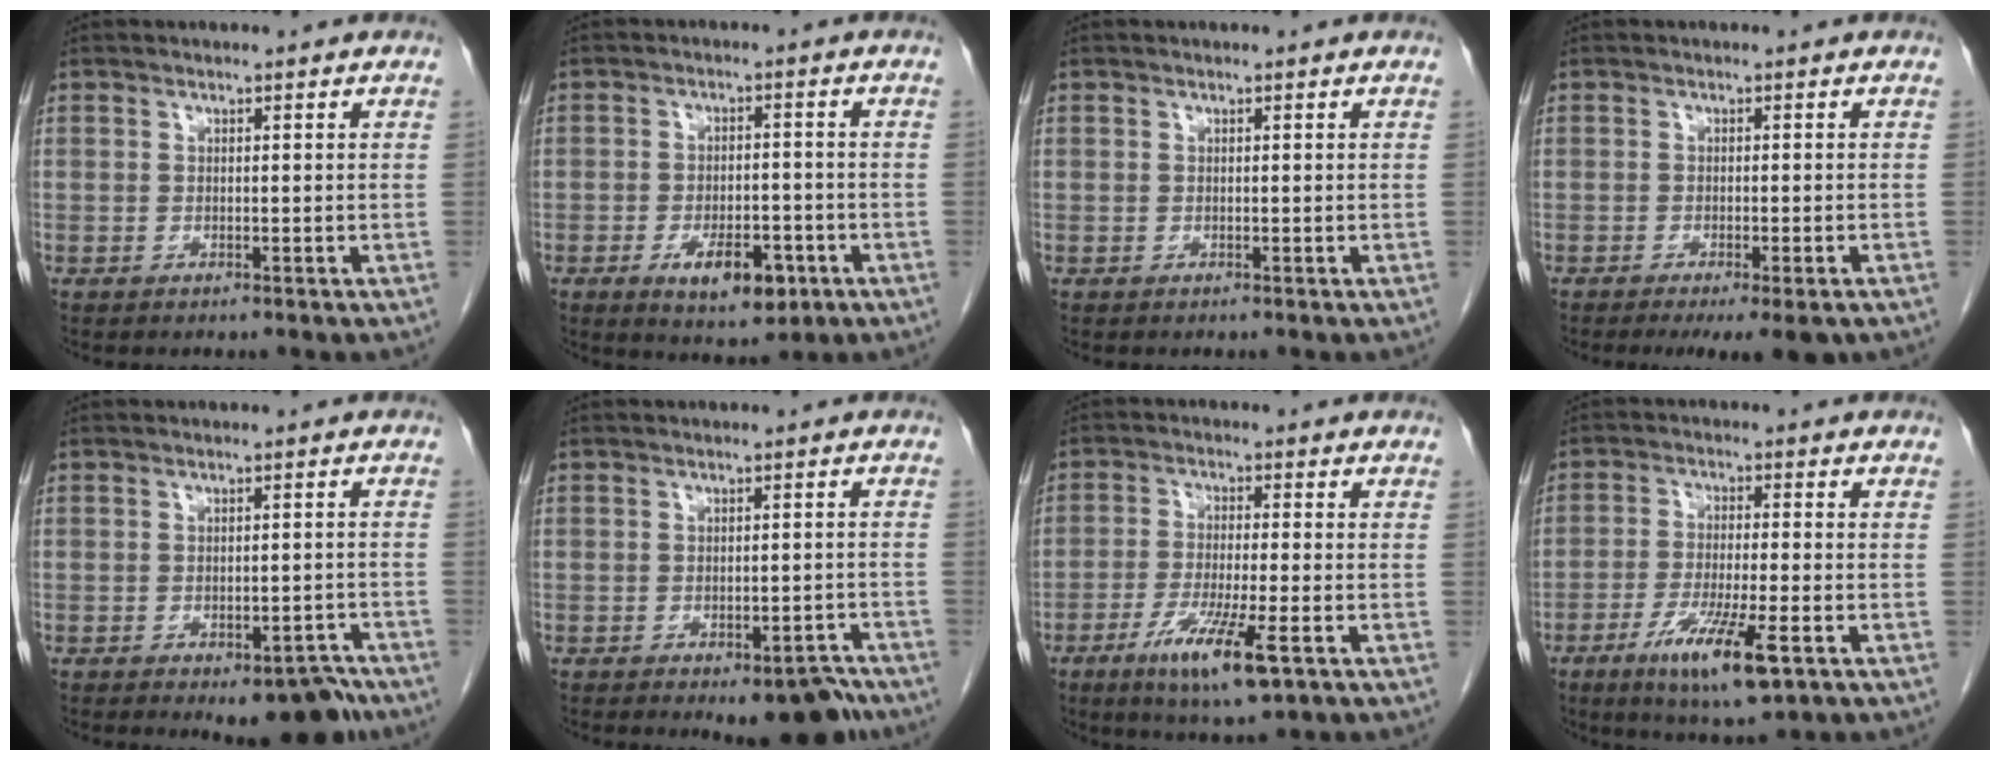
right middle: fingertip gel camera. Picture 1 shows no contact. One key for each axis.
{"total": 7.8, "fx": -3.6, "fy": 3.3, "fz": 6.1, "tx": -0.094, "ty": -0.004, "tz": -0.047}
{"total": 0.0}
{"total": 7.0, "fx": -5.0, "fy": 1.4, "fz": 4.7, "tx": -0.052, "ty": -0.013, "tz": -0.070}
{"total": 7.4, "fx": -5.3, "fy": 3.1, "fz": 4.2, "tx": -0.035, "ty": 0.015, "tz": -0.065}
{"total": 7.3, "fx": -5.3, "fy": 2.8, "fz": 4.1, "tx": -0.035, "ty": 0.014, "tz": -0.066}
{"total": 9.5, "fx": -4.7, "fy": 0.8, "fz": 8.2, "tx": -0.152, "ty": -0.024, "tz": -0.076}
{"total": 10.2, "fx": -5.1, "fy": 1.2, "fz": 8.8, "tx": -0.161, "ty": -0.024, "tz": -0.081}